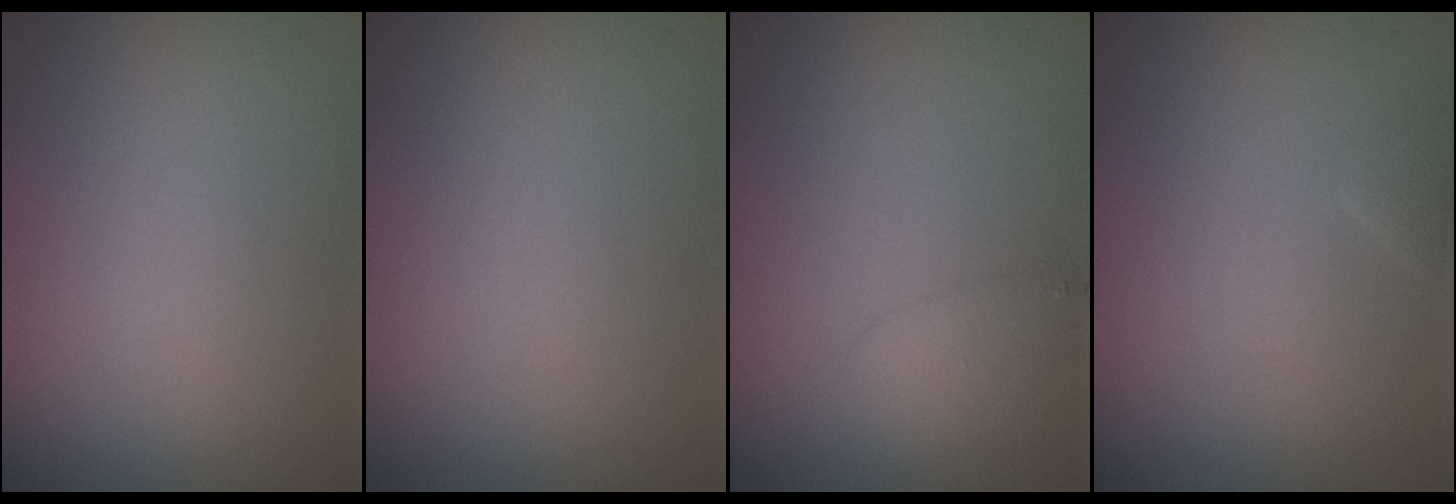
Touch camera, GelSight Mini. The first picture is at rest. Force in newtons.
{"total": 0.0}
{"total": 2.4, "press": 2.4, "slide": 0.1}
{"total": 0.8, "press": 0.8, "slide": 0.1}